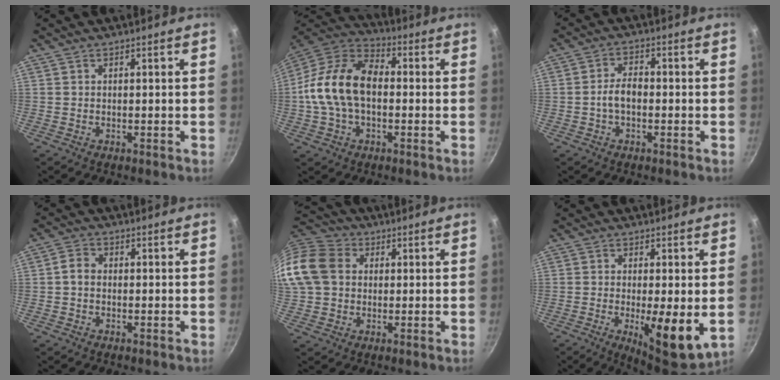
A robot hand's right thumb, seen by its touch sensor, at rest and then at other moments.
{"total": 16.3, "force": [-0.5, 10.4, 12.5], "torque": [-0.209, 0.039, -0.026]}
{"total": 4.4, "force": [-1.0, 2.5, 3.5], "torque": [-0.057, 0.022, -0.021]}
{"total": 2.9, "force": [-0.2, 2.2, 1.8], "torque": [-0.035, 0.011, -0.011]}
{"total": 15.9, "force": [2.1, 12.9, 9.0], "torque": [-0.180, 0.033, 0.025]}
{"total": 9.7, "force": [-1.5, 2.4, 9.2], "torque": [-0.135, -0.013, -0.013]}